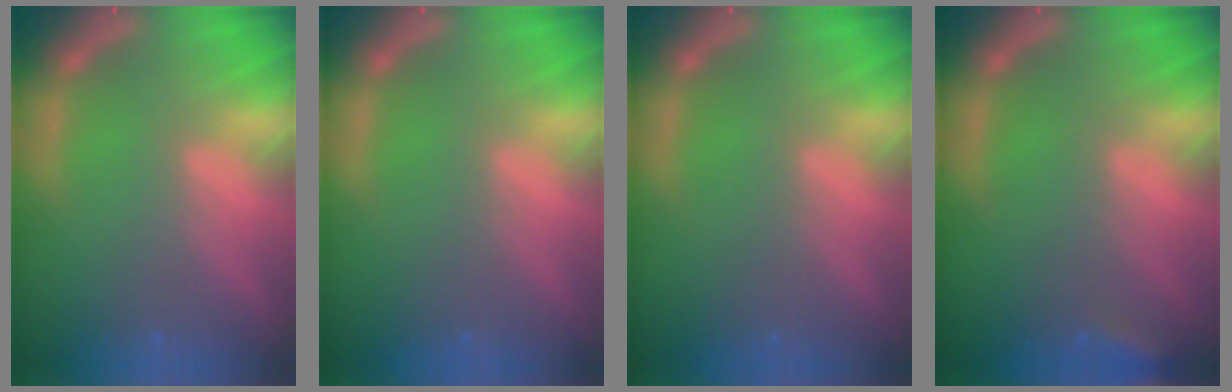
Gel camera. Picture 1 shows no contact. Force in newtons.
{"total": 0.0}
{"total": 0.0}
{"total": 2.4}